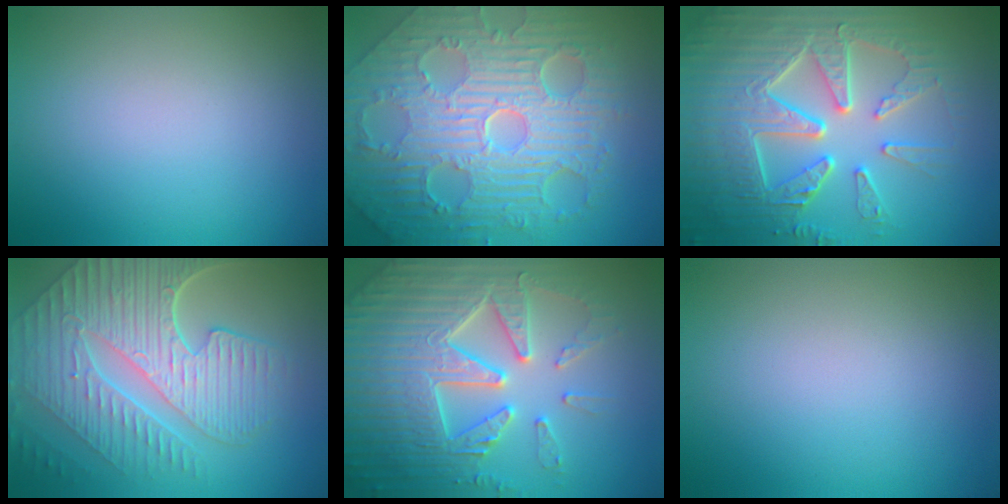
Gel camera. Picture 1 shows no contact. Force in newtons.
{"total": 11.5, "press": 7.5, "slide": 8.8}
{"total": 8.9, "press": 6.5, "slide": 6.1}
{"total": 9.9, "press": 6.7, "slide": 7.3}
{"total": 7.7, "press": 7.6, "slide": 1.5}
{"total": 0.0}